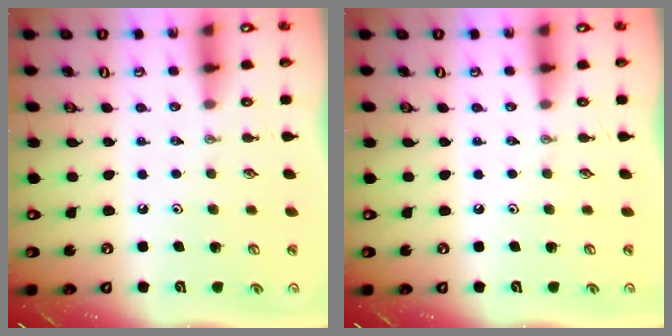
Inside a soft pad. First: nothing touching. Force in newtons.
{"total": 0.0}